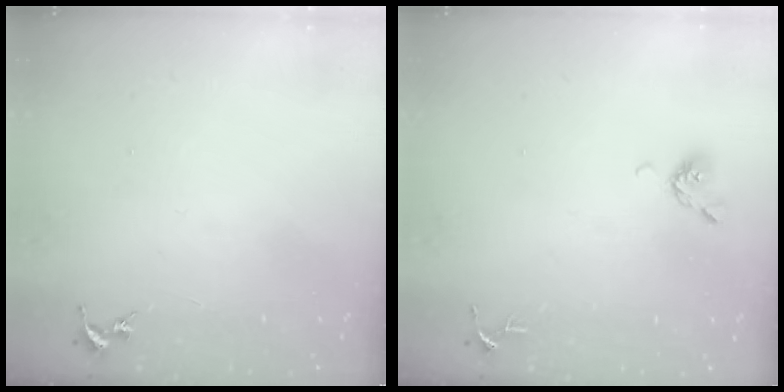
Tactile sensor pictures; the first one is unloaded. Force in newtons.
{"total": 4.4, "press": 4.3, "slide": 0.9}